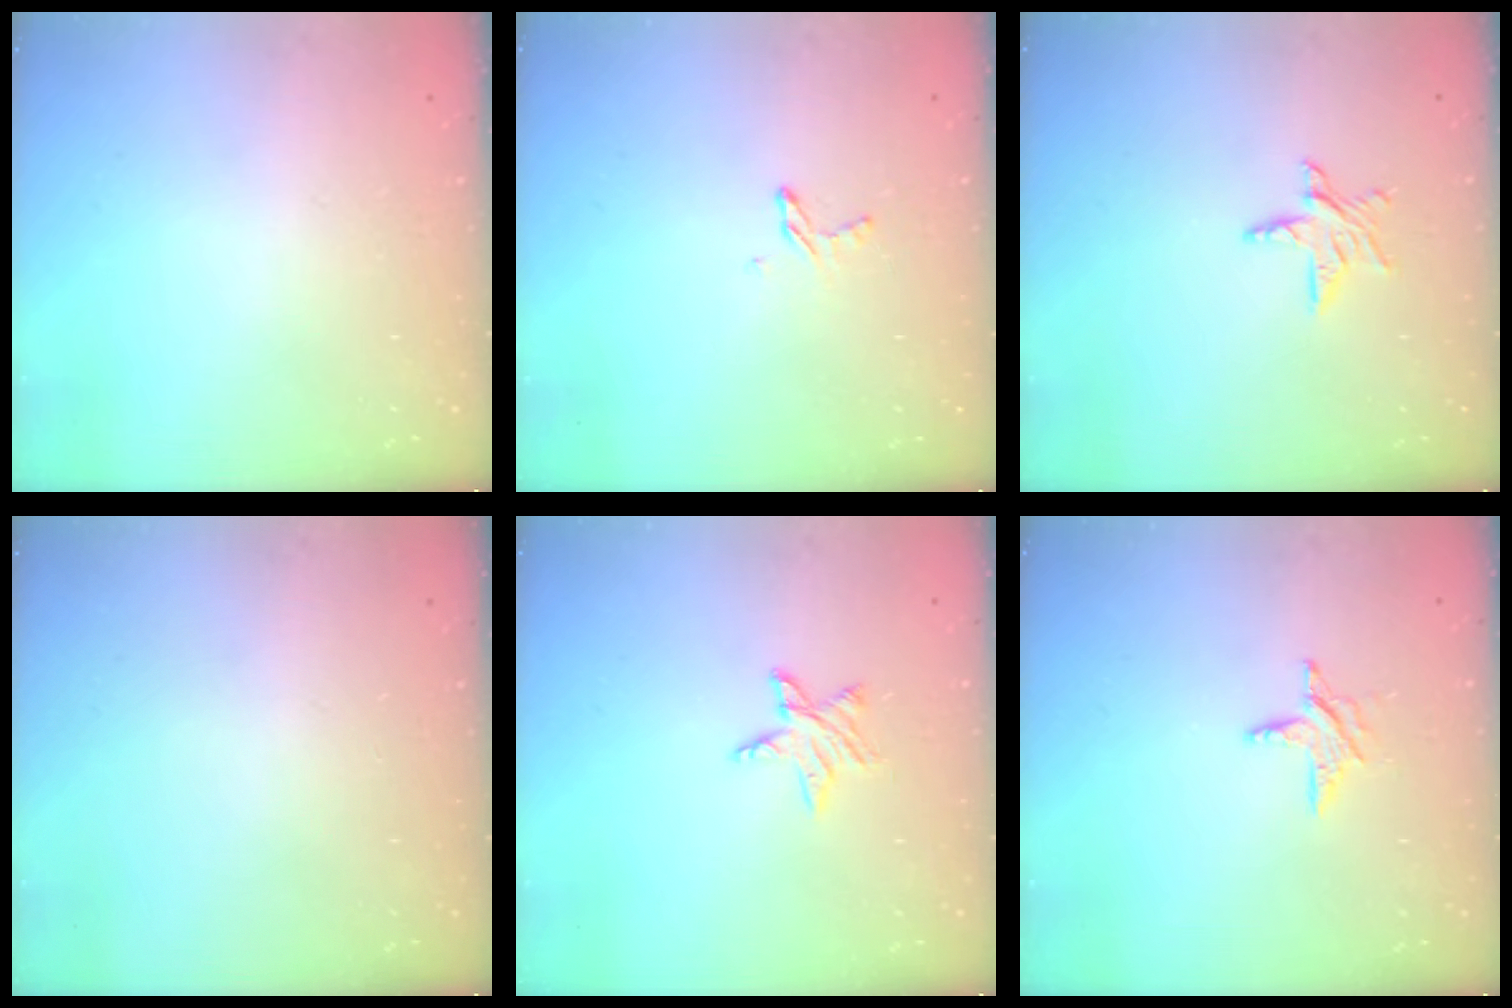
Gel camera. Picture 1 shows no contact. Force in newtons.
{"total": 3.8, "press": 3.8, "slide": 0.3}
{"total": 5.8, "press": 5.8, "slide": 0.2}
{"total": 0.0}
{"total": 4.7, "press": 4.7, "slide": 0.4}
{"total": 6.2, "press": 6.2, "slide": 0.3}